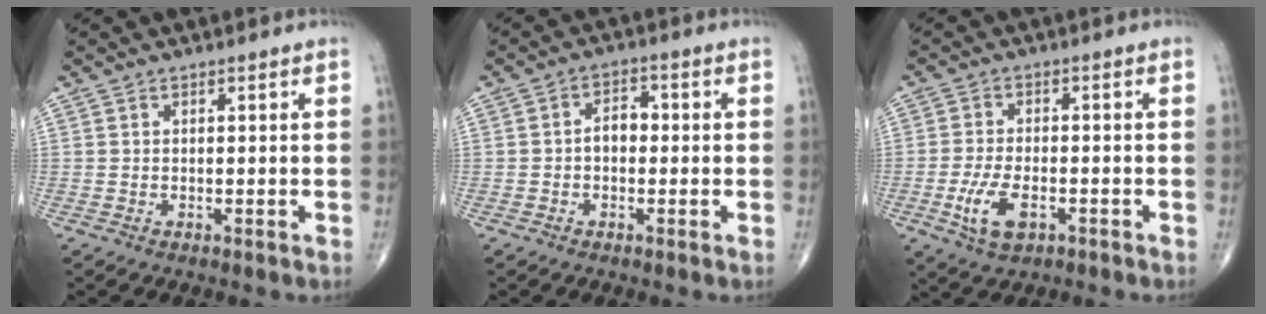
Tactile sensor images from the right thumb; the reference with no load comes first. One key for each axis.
{"total": 2.4, "fx": -0.4, "fy": 1.6, "fz": 1.7, "tx": -0.019, "ty": 0.011, "tz": -0.011}
{"total": 7.0, "fx": -2.6, "fy": 3.5, "fz": 5.5, "tx": -0.113, "ty": 0.004, "tz": -0.045}